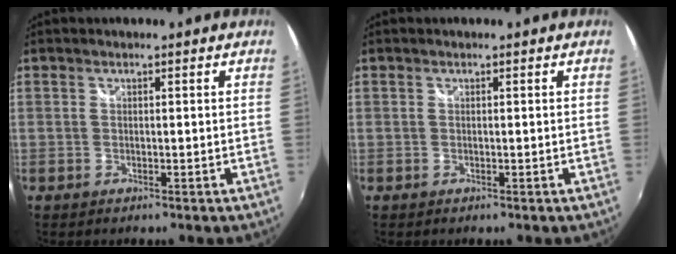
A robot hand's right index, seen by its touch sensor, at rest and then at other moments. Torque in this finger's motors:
{"motor_torque": [0.00, 0.00, 0.00, 0.00]}